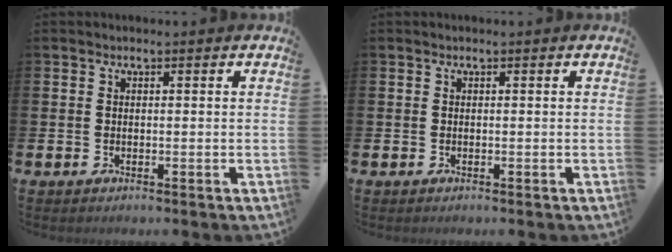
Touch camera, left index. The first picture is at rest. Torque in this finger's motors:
{"motor_torque": [0.00, 0.00, 0.00, 0.01]}